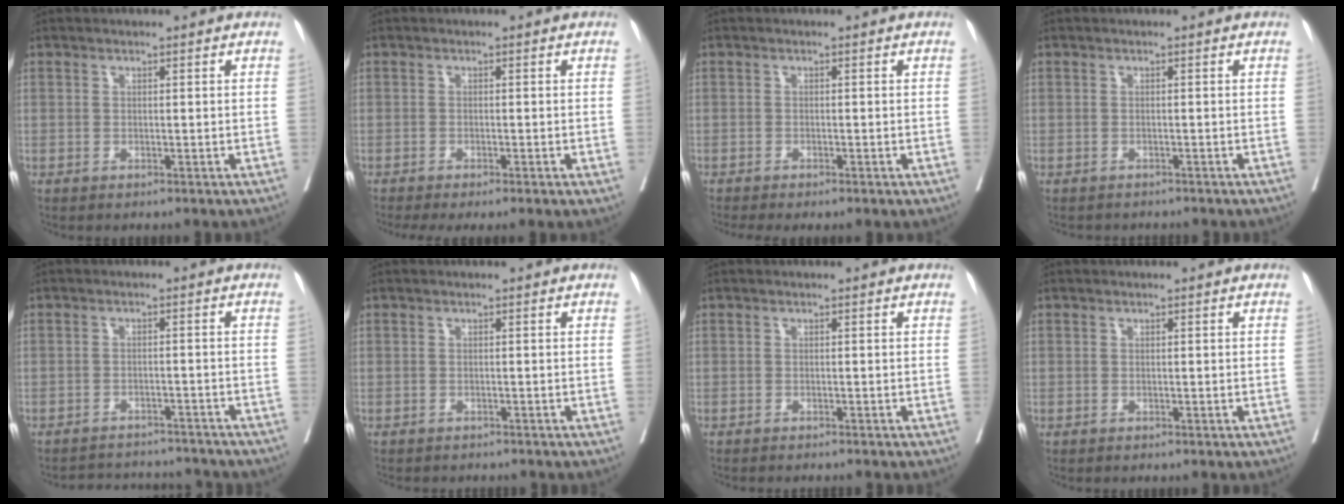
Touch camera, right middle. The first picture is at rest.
{"total": 5.1, "force": [-3.5, 0.8, 3.6], "torque": [-0.049, -0.013, -0.055]}
{"total": 3.0, "force": [-2.2, 0.5, 1.9], "torque": [-0.023, -0.006, -0.032]}
{"total": 3.2, "force": [-2.9, 1.3, 0.5], "torque": [-0.010, -0.003, -0.041]}
{"total": 10.5, "force": [-10.0, 2.7, 1.7], "torque": [-0.031, 0.013, -0.122]}
{"total": 4.3, "force": [-3.8, 1.7, 1.2], "torque": [-0.015, -0.002, -0.048]}
{"total": 3.6, "force": [-3.4, 0.1, 1.3], "torque": [-0.013, -0.005, -0.045]}
{"total": 0.0}